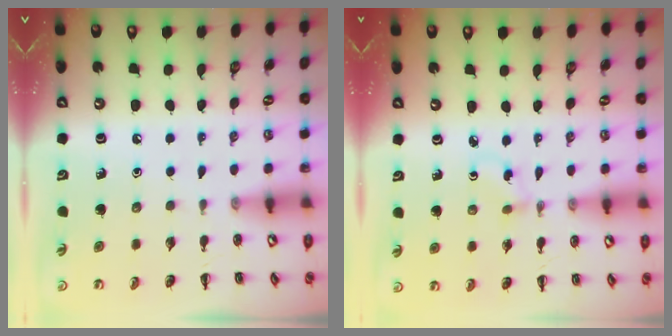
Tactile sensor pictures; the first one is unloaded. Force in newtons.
{"total": 2.1, "press": 1.9, "slide": 0.9}